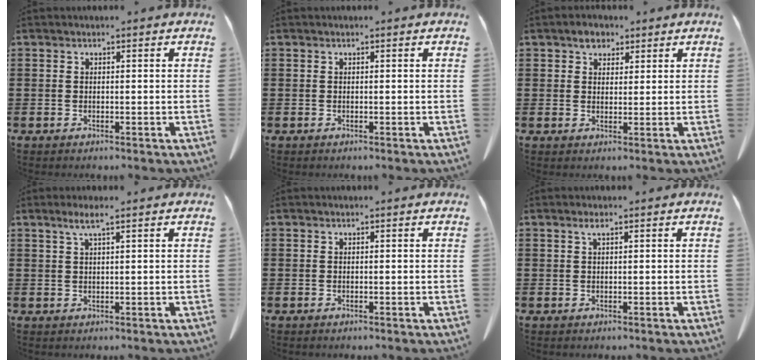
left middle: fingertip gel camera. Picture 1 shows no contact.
{"total": 0.0}
{"total": 2.8, "force": [2.2, 1.6, 0.8], "torque": [-0.017, 0.007, 0.038]}
{"total": 2.4, "force": [1.3, 0.1, 2.0], "torque": [-0.041, 0.001, 0.023]}
{"total": 0.0}
{"total": 1.1, "force": [0.5, 0.2, 1.0], "torque": [-0.021, 0.002, 0.009]}